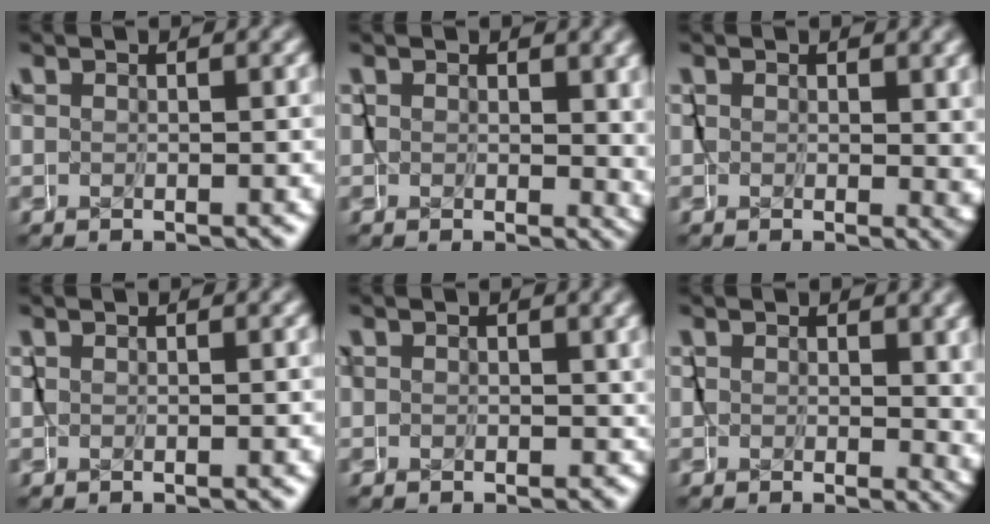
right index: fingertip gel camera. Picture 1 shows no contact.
{"total": 2.0, "force": [0.5, 1.2, 1.4], "torque": [-0.017, -0.007, 0.008]}
{"total": 1.8, "force": [0.3, 1.0, 1.5], "torque": [-0.012, -0.008, 0.006]}
{"total": 0.0}
{"total": 1.5, "force": [-0.4, 1.4, 0.4], "torque": [-0.012, -0.007, -0.006]}
{"total": 2.3, "force": [0.6, 1.3, 1.8], "torque": [-0.017, -0.008, 0.010]}